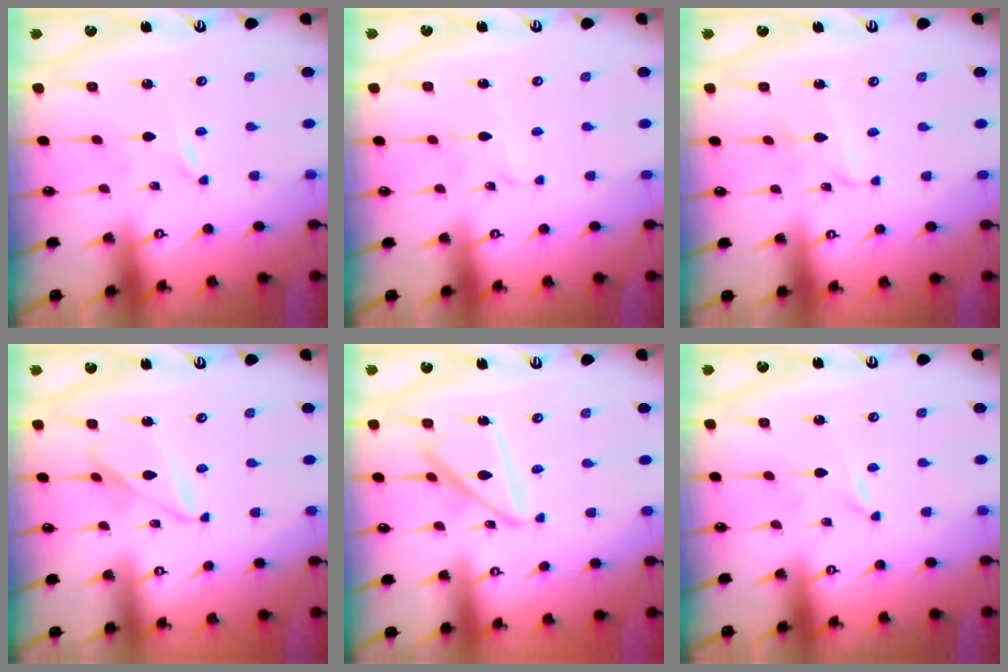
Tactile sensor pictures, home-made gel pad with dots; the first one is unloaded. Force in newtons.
{"total": 2.6, "press": 2.6, "slide": 0.3}
{"total": 5.0, "press": 5.0, "slide": 0.3}
{"total": 8.9, "press": 8.9, "slide": 0.6}
{"total": 13.0, "press": 12.9, "slide": 1.2}
{"total": 0.0}